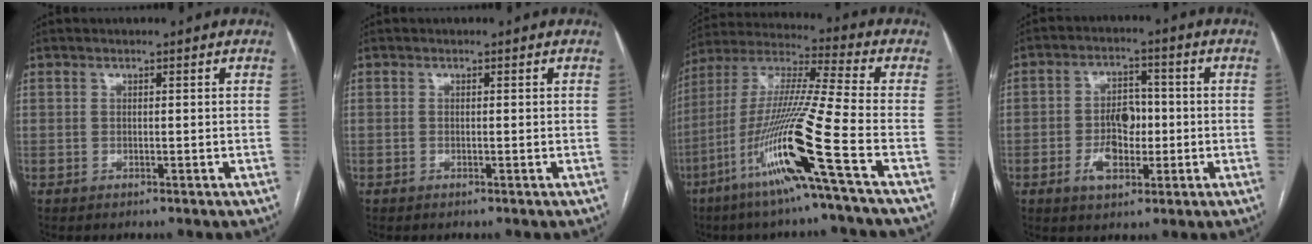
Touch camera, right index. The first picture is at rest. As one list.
[{"total": 0.0}, {"total": 18.0, "force": [-7.9, -1.9, 16.0], "torque": [-0.331, -0.025, -0.156]}, {"total": 6.9, "force": [-1.6, 4.0, 5.3], "torque": [-0.101, 0.012, -0.022]}]